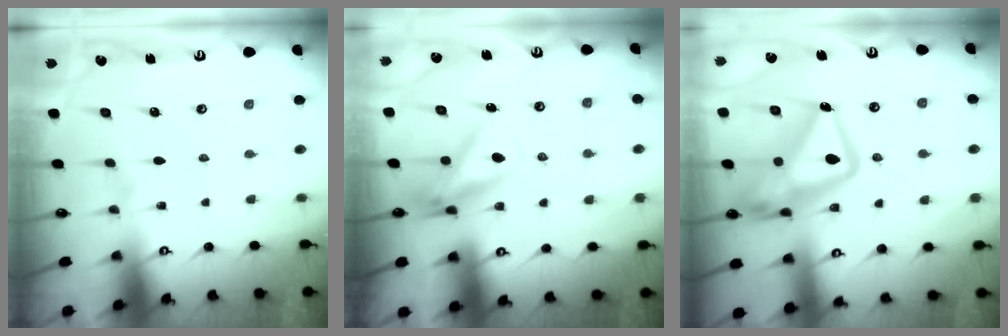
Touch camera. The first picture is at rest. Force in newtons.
{"total": 7.9, "press": 7.7, "slide": 1.7}
{"total": 18.1, "press": 18.0, "slide": 1.8}